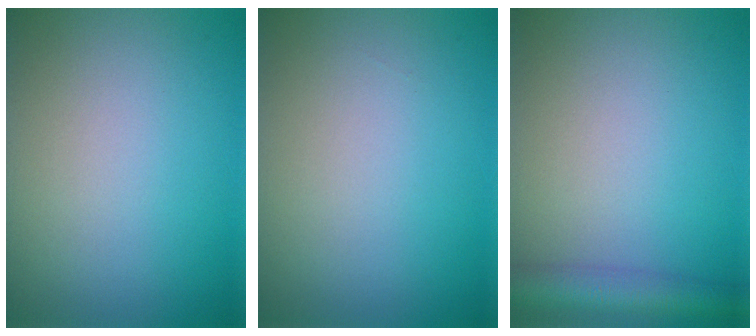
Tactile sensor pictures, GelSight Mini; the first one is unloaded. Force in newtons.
{"total": 0.0}
{"total": 4.0, "press": 3.9, "slide": 0.2}